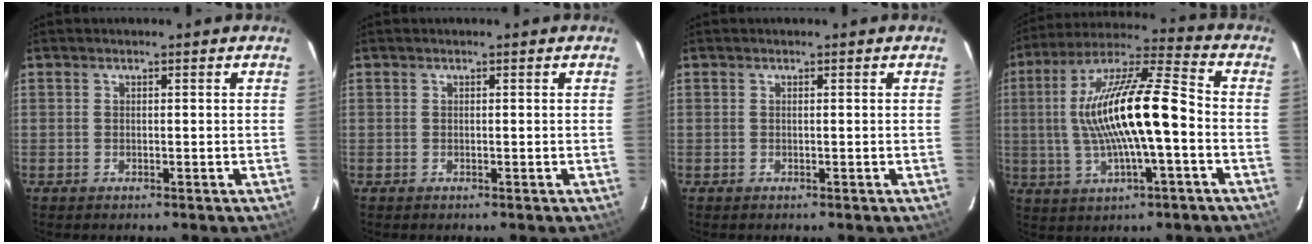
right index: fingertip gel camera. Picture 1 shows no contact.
{"total": 0.0}
{"total": 0.0}
{"total": 17.8, "force": [-1.5, 3.3, 17.4], "torque": [-0.326, 0.014, -0.029]}